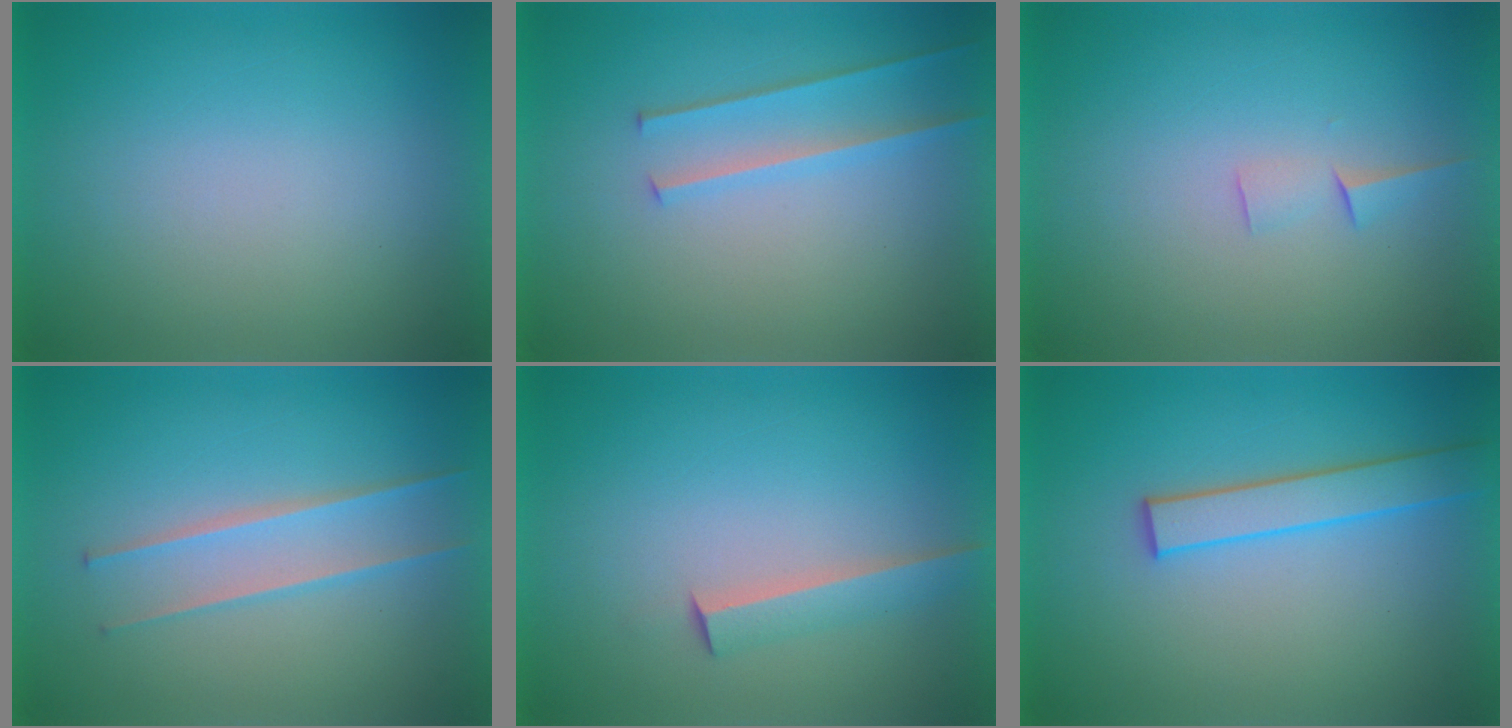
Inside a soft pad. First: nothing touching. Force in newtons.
{"total": 2.2}
{"total": 1.5}
{"total": 2.4}
{"total": 2.5}
{"total": 2.7}